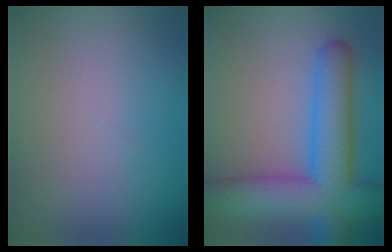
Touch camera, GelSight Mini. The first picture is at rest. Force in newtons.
{"total": 10.7, "press": 10.7, "slide": 0.5}